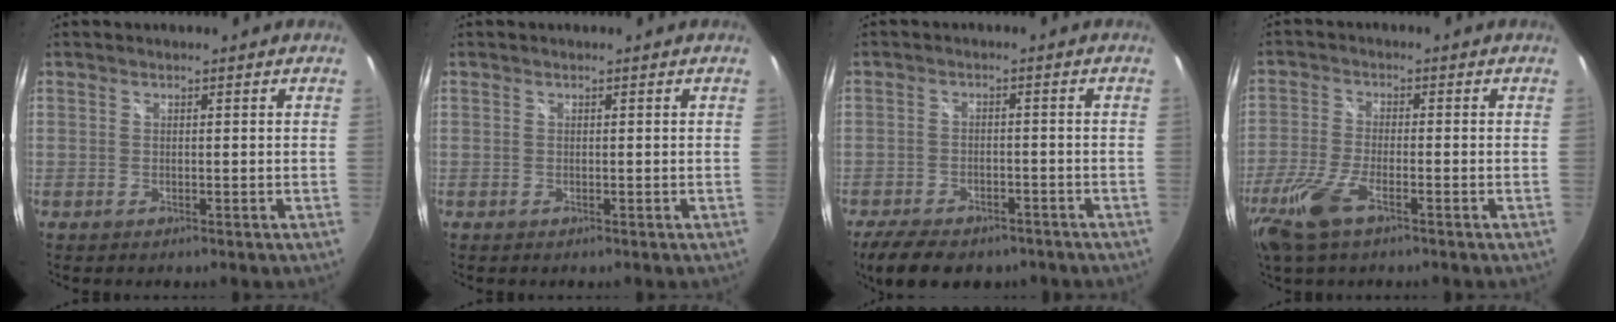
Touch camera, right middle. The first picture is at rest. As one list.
[{"total": 0.0}, {"total": 11.4, "force": [-8.8, 4.9, 5.5], "torque": [-0.123, -0.013, -0.132]}, {"total": 8.8, "force": [-5.3, 2.5, 6.6], "torque": [-0.160, -0.018, -0.107]}]